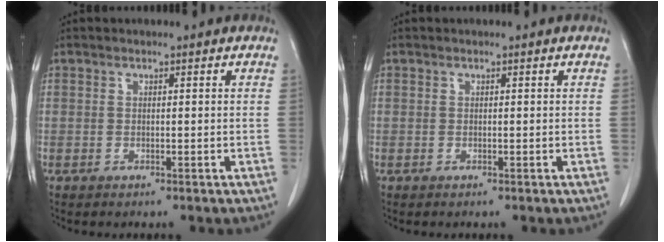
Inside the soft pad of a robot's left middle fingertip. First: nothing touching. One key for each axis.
{"total": 0.0}